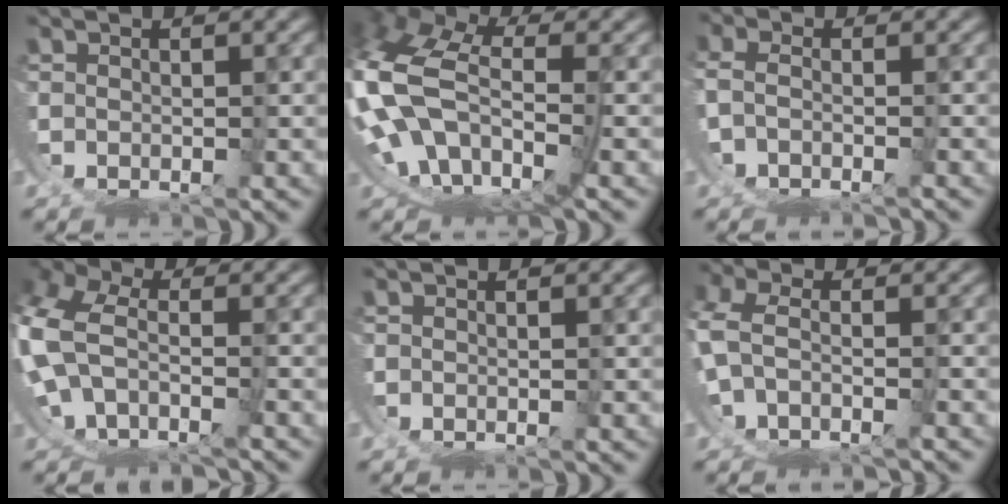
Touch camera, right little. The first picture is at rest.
{"total": 13.5, "force": [-2.1, 11.2, 7.3], "torque": [-0.230, -0.057, -0.023]}
{"total": 2.7, "force": [-1.7, 1.4, 1.6], "torque": [-0.036, -0.001, -0.030]}
{"total": 7.9, "force": [-1.9, 6.5, 4.0], "torque": [-0.130, -0.020, -0.031]}
{"total": 0.0}
{"total": 4.8, "force": [-1.9, 3.5, 2.8], "torque": [-0.082, -0.012, -0.030]}